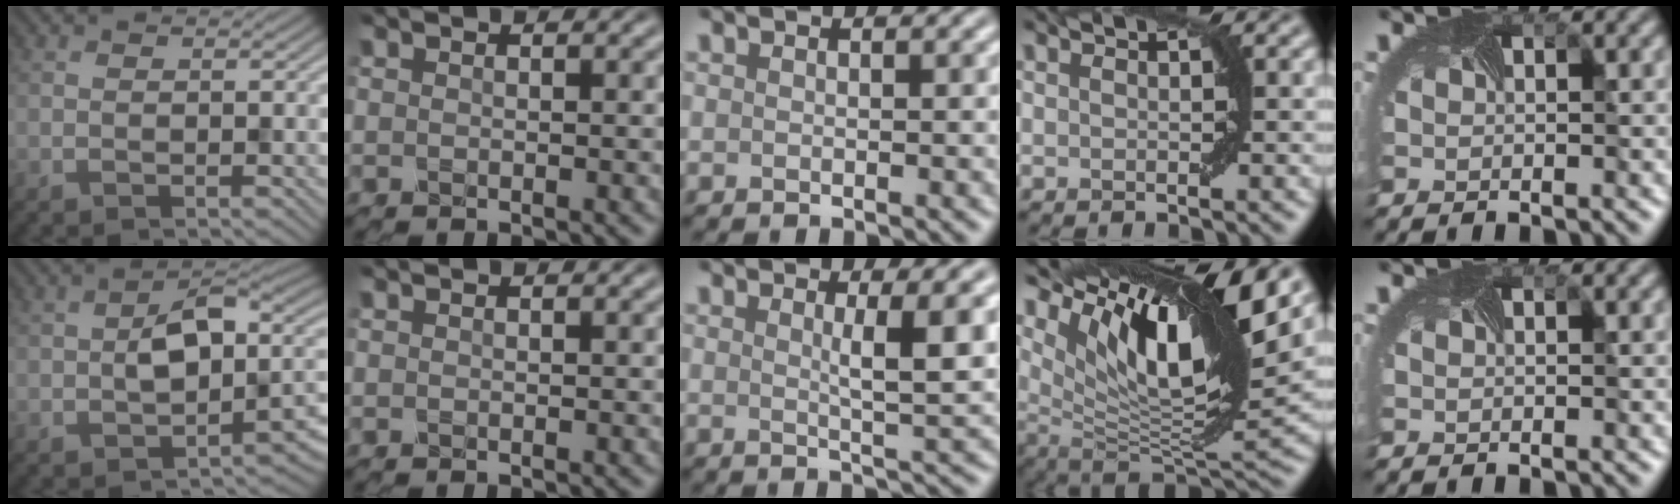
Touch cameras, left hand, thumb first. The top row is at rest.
{"thumb": {"total": 8.7, "force": [-0.9, 5.1, 7.0], "torque": [-0.095, 0.007, -0.019]}, "middle": {"total": 4.0, "force": [0.9, 0.6, 3.9], "torque": [-0.049, 0.000, 0.018]}, "ring": {"total": 13.4, "force": [6.9, 3.6, 10.9], "torque": [-0.188, 0.002, 0.134]}, "little": {"total": 0.9, "force": [0.6, 0.2, 0.7], "torque": [-0.003, 0.004, 0.006]}}